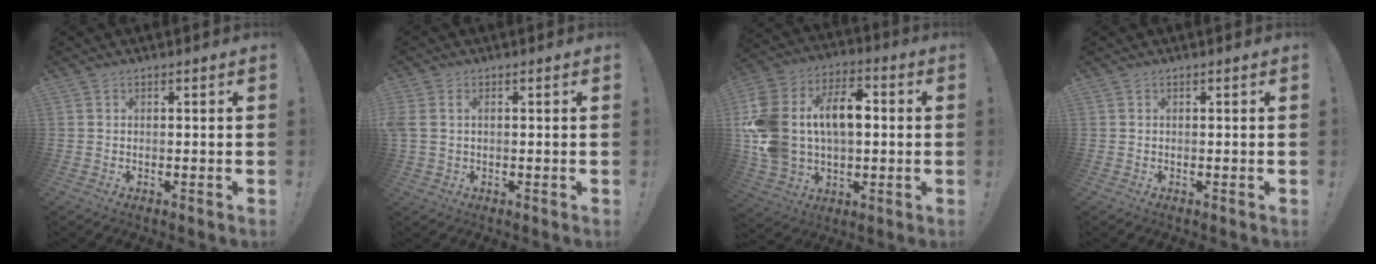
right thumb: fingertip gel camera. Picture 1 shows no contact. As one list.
[{"total": 3.1, "force": [0.8, 2.2, 2.1], "torque": [-0.054, 0.005, 0.016]}, {"total": 20.6, "force": [3.3, 13.8, 15.0], "torque": [-0.297, 0.004, 0.064]}, {"total": 0.0}]